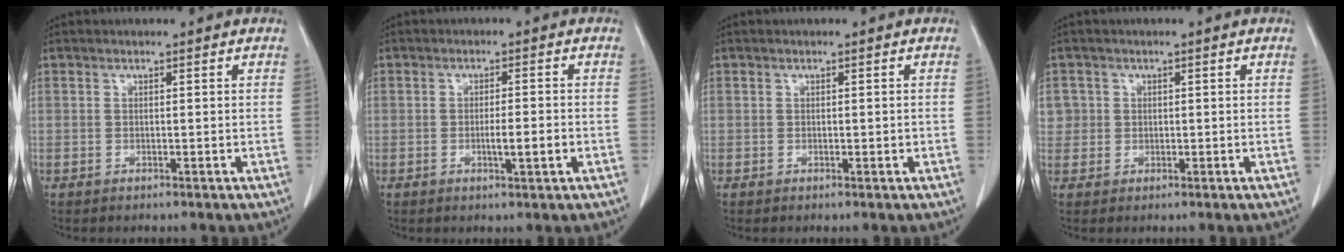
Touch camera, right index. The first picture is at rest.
{"total": 3.3, "force": [-0.9, 0.2, 3.1], "torque": [-0.056, -0.004, -0.013]}
{"total": 0.6, "force": [-0.1, 0.3, 0.5], "torque": [-0.010, -0.001, 0.000]}
{"total": 2.7, "force": [0.6, 2.6, -0.1], "torque": [0.023, 0.008, 0.013]}